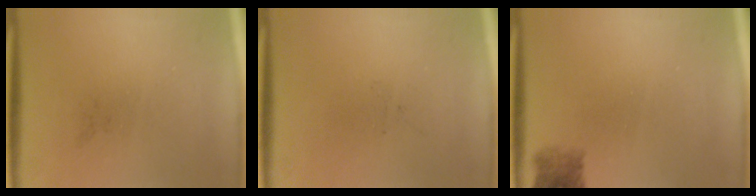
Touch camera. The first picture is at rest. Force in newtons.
{"total": 0.0}
{"total": 2.4}